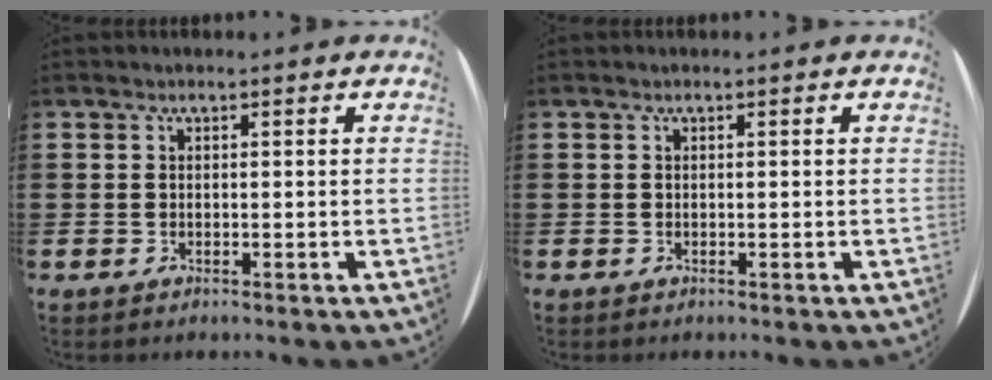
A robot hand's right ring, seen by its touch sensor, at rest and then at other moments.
{"total": 0.0}